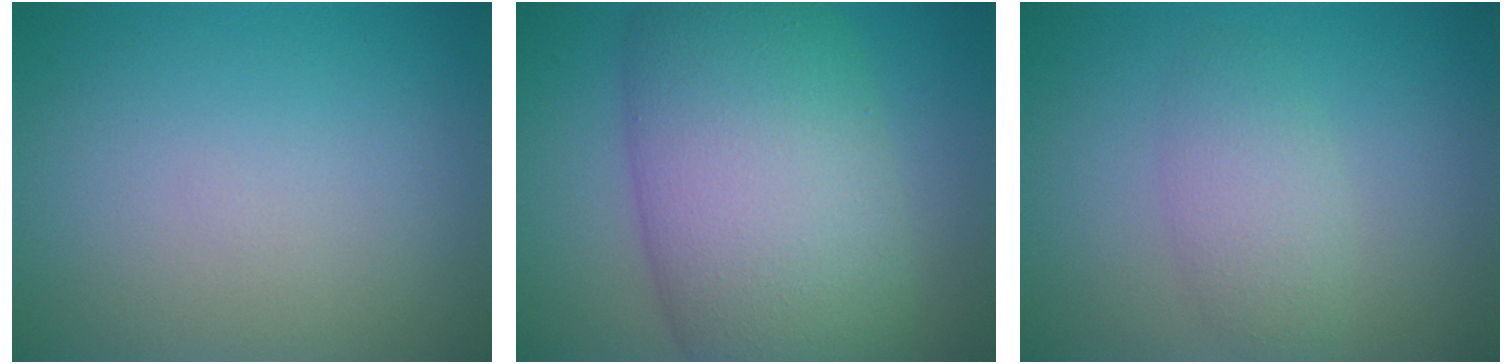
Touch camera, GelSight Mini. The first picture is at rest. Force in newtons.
{"total": 13.0, "press": 13.0, "slide": 0.1}
{"total": 2.7, "press": 2.7, "slide": 0.1}